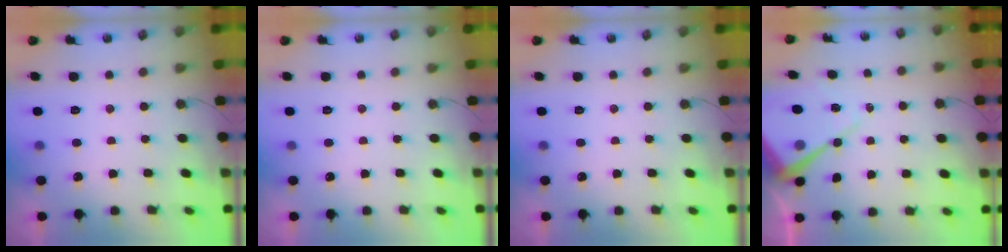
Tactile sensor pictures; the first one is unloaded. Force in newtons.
{"total": 0.0}
{"total": 0.0}
{"total": 10.6, "press": 10.6, "slide": 0.9}